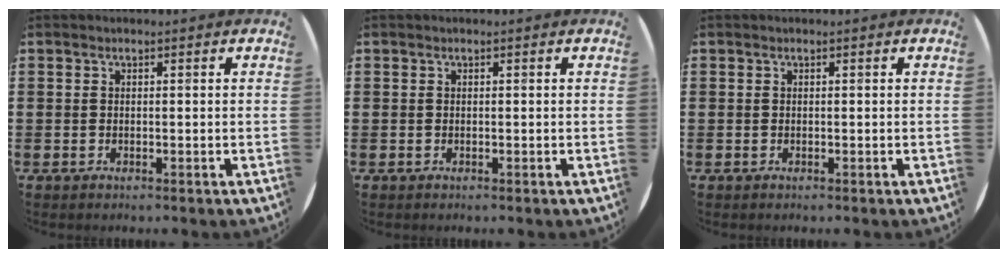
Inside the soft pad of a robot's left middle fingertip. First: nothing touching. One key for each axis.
{"total": 0.0}
{"total": 0.0}